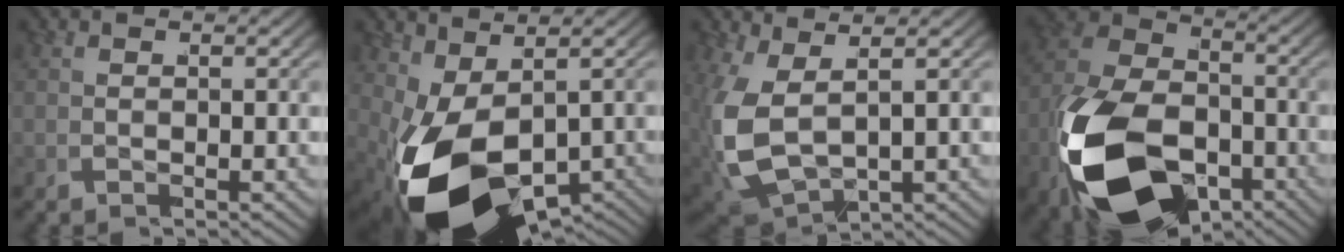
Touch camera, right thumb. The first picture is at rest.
{"total": 14.4, "force": [-4.4, 8.0, 11.2], "torque": [-0.237, -0.053, -0.044]}
{"total": 8.7, "force": [-0.6, 6.1, 6.2], "torque": [-0.175, -0.039, 0.013]}
{"total": 17.8, "force": [-6.7, 11.7, 11.6], "torque": [-0.257, -0.078, -0.080]}